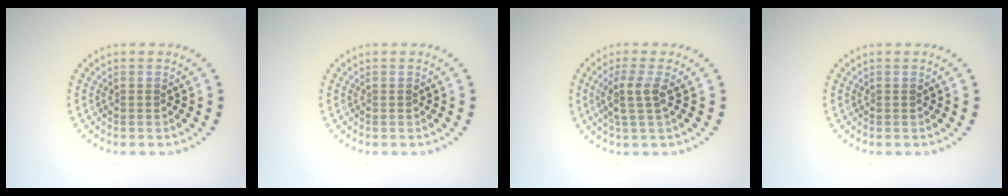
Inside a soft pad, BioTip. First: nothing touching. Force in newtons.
{"total": 0.0}
{"total": 2.5, "press": 2.0, "slide": 1.6}
{"total": 0.0}